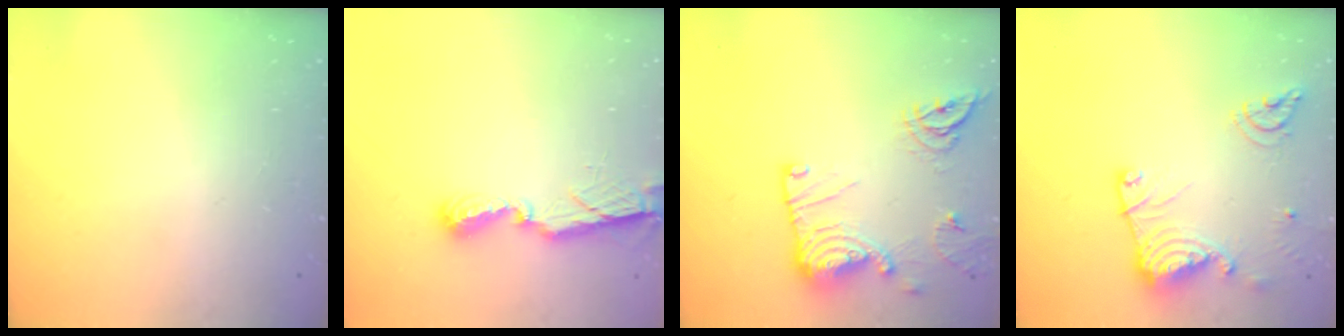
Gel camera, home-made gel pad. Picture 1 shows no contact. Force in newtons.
{"total": 7.2, "press": 7.2, "slide": 0.2}
{"total": 17.4, "press": 17.4, "slide": 1.1}
{"total": 15.2, "press": 15.1, "slide": 1.8}